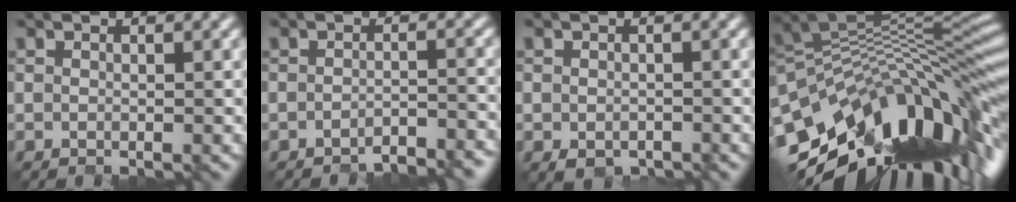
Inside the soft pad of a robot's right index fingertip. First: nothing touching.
{"total": 3.2, "force": [-3.2, 0.0, 0.7], "torque": [-0.014, 0.000, -0.047]}
{"total": 1.5, "force": [-1.4, 0.5, 0.3], "torque": [-0.013, -0.013, -0.014]}
{"total": 13.3, "force": [-5.5, 5.7, 10.8], "torque": [-0.193, 0.007, -0.096]}